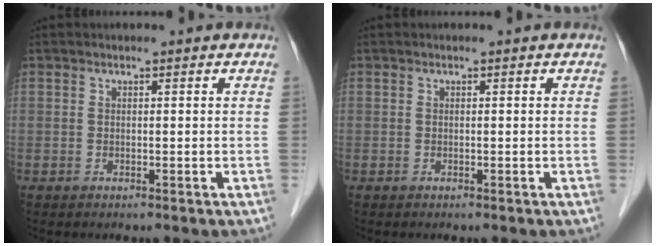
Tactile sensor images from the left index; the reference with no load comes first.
{"total": 0.0}